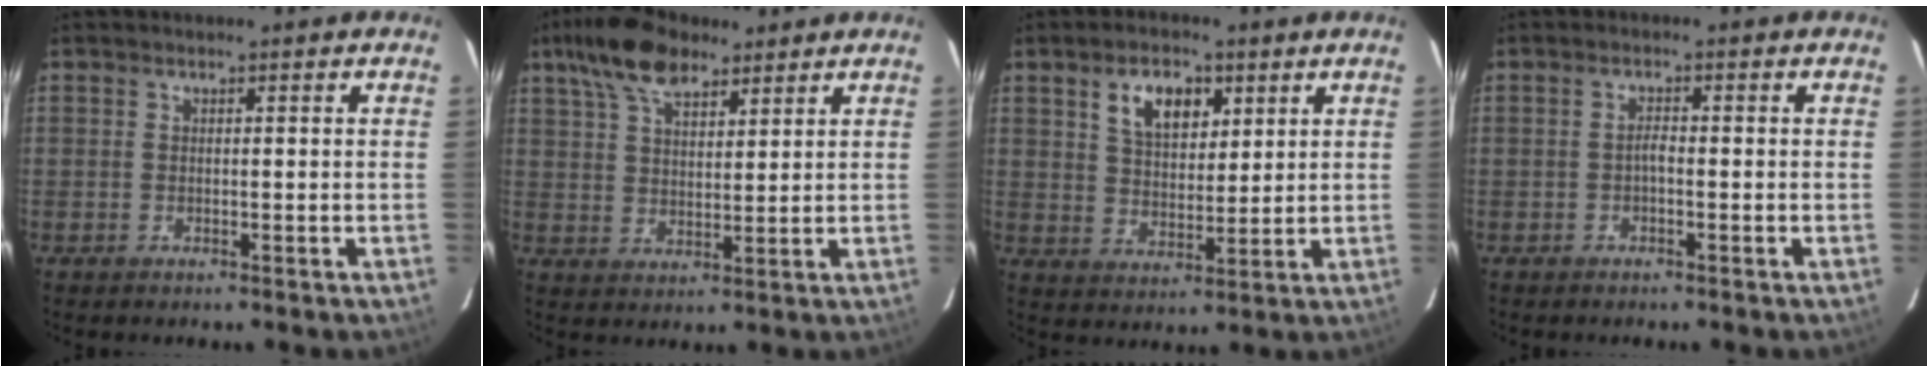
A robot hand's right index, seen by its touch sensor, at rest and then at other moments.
{"total": 11.0, "force": [7.0, 5.0, 6.7], "torque": [-0.132, 0.034, 0.125]}
{"total": 8.3, "force": [4.0, 4.6, 5.6], "torque": [-0.097, 0.013, 0.074]}
{"total": 1.1, "force": [-0.5, 0.3, 0.9], "torque": [-0.018, 0.006, -0.011]}